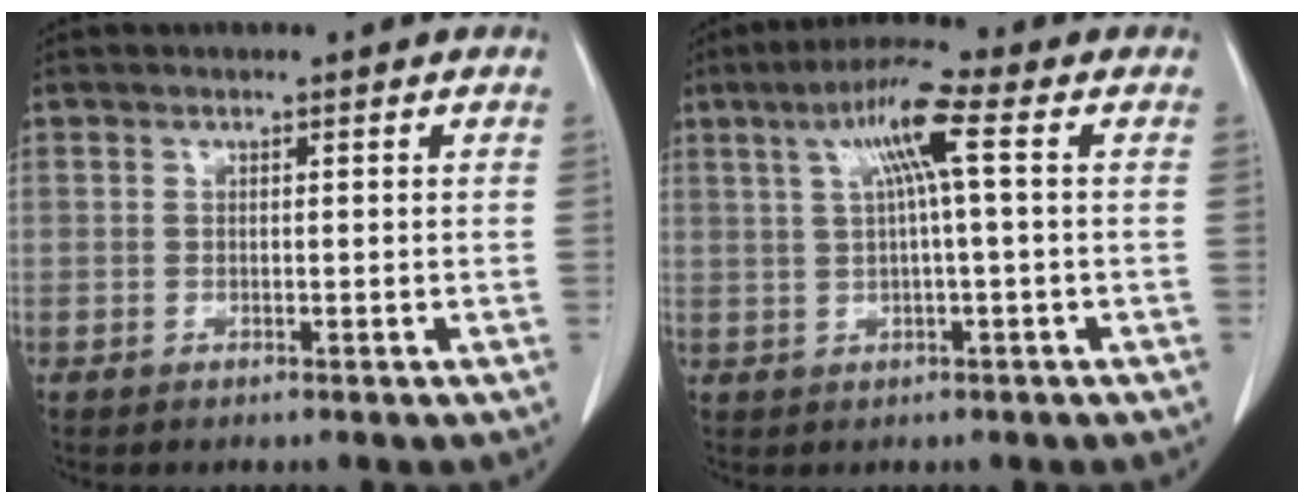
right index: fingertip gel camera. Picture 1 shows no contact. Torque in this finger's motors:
{"motor_torque": [0.98, 0.35, 0.34, 0.13]}